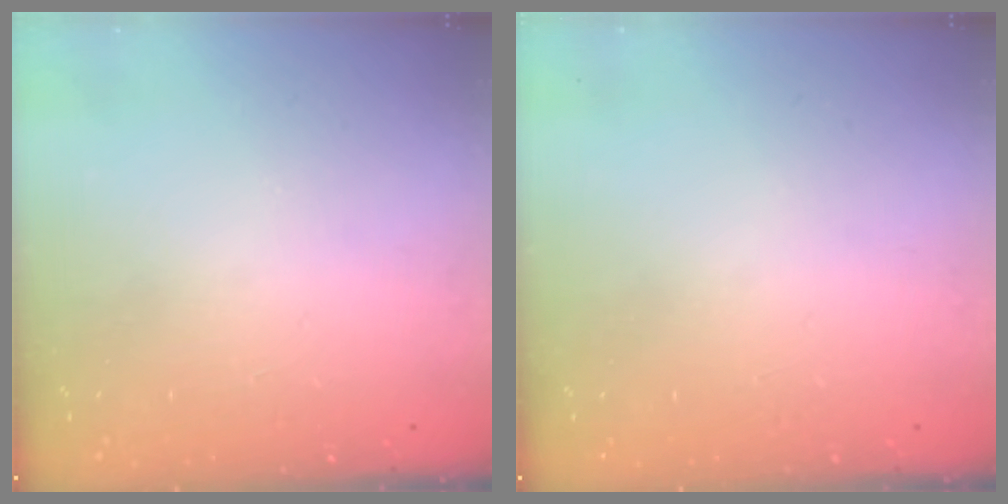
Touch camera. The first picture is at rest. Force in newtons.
{"total": 0.0}